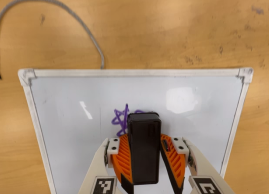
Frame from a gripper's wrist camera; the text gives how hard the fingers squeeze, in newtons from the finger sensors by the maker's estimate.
{"total": 13.5, "left": 15.5, "right": 11.4}